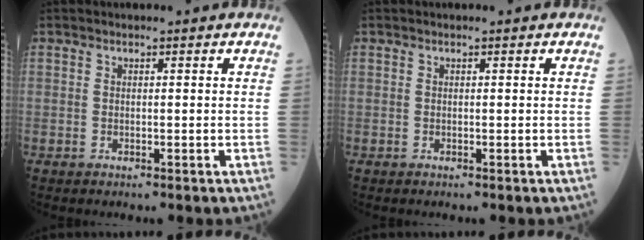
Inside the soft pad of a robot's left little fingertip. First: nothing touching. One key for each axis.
{"total": 0.0}